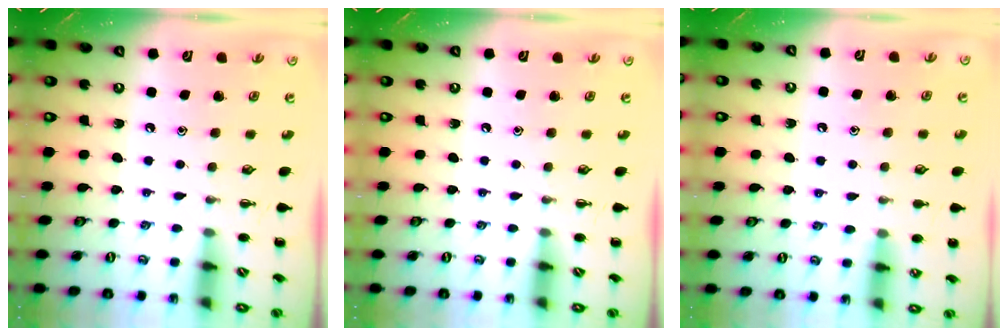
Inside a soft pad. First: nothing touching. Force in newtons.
{"total": 0.0}
{"total": 7.1, "press": 6.6, "slide": 2.6}